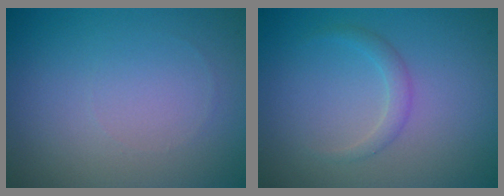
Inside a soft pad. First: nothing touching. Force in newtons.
{"total": 1.2, "press": 1.2, "slide": 0.0}